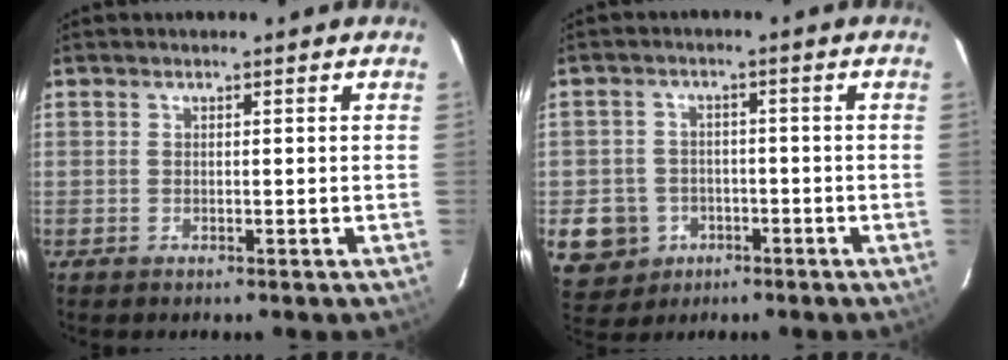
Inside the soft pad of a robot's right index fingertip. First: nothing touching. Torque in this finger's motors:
{"motor_torque": [-0.21, -0.03, -0.96, -0.21]}